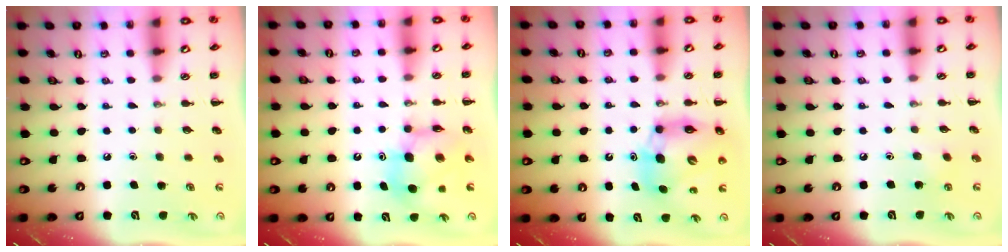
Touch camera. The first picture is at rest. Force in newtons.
{"total": 7.4, "press": 7.4, "slide": 0.6}
{"total": 11.9, "press": 11.4, "slide": 3.5}
{"total": 6.3, "press": 6.1, "slide": 1.6}